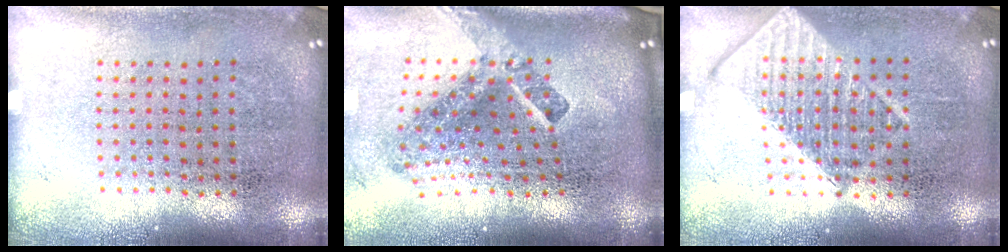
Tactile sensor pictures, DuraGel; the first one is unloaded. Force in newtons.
{"total": 2.9, "press": 1.8, "slide": 2.3}
{"total": 3.0, "press": 2.9, "slide": 0.5}